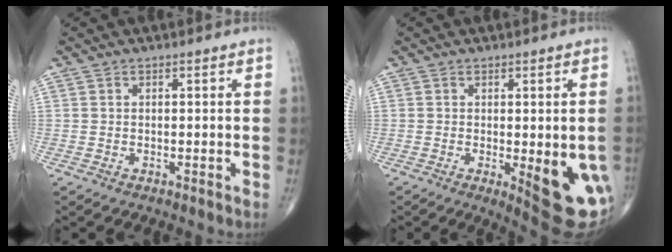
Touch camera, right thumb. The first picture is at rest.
{"total": 12.5, "force": [-3.0, 4.0, 11.5], "torque": [-0.118, -0.019, -0.024]}